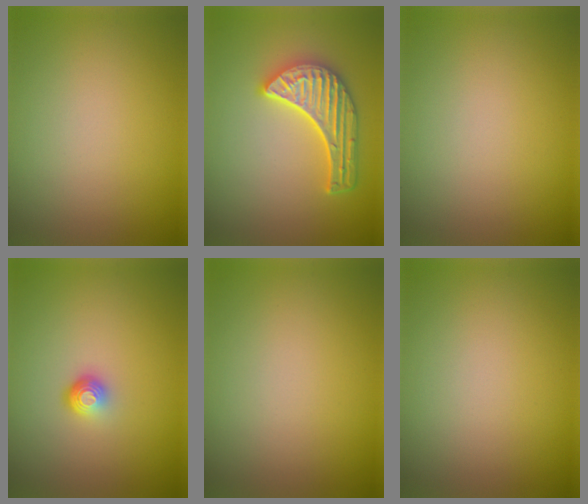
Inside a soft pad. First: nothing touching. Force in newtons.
{"total": 5.5, "press": 4.5, "slide": 3.2}
{"total": 0.0}
{"total": 1.9, "press": 1.3, "slide": 1.4}
{"total": 0.0}
{"total": 0.0}